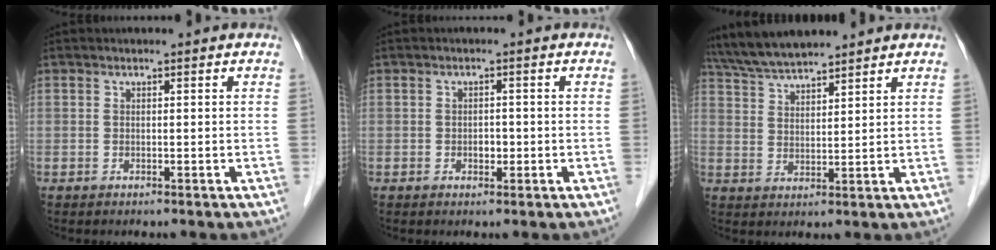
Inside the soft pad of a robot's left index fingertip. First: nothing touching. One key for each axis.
{"total": 1.7, "fx": -1.1, "fy": 0.9, "fz": 1.0, "tx": -0.015, "ty": -0.003, "tz": -0.014}
{"total": 7.9, "fx": 7.3, "fy": 0.7, "fz": 3.0, "tx": -0.065, "ty": 0.022, "tz": 0.142}